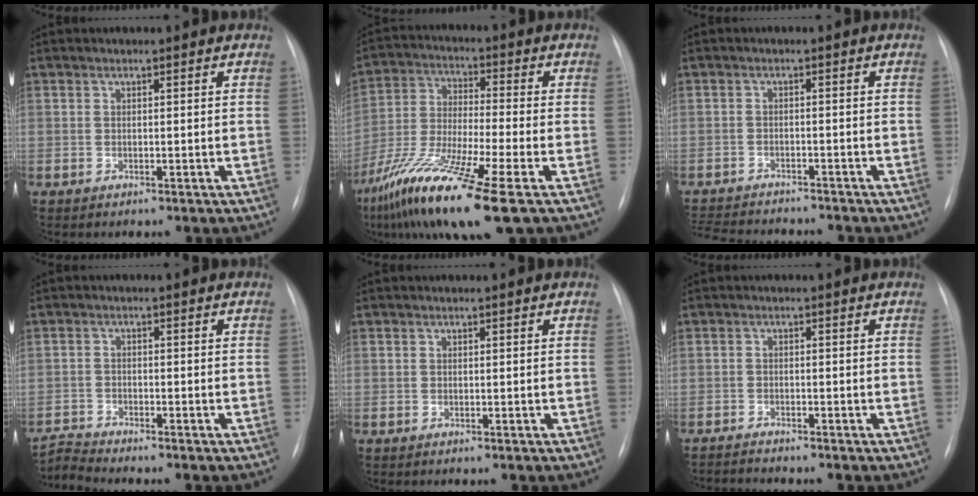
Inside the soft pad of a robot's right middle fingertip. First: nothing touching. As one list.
[{"total": 15.8, "force": [-9.1, 0.3, 12.9], "torque": [-0.276, -0.050, -0.169]}, {"total": 12.3, "force": [-11.3, 2.3, 4.2], "torque": [-0.085, -0.006, -0.158]}, {"total": 3.4, "force": [-3.0, -1.4, -0.8], "torque": [0.009, -0.016, -0.059]}, {"total": 0.0}, {"total": 2.7, "force": [-2.7, -0.6, 0.2], "torque": [-0.001, -0.012, -0.044]}]